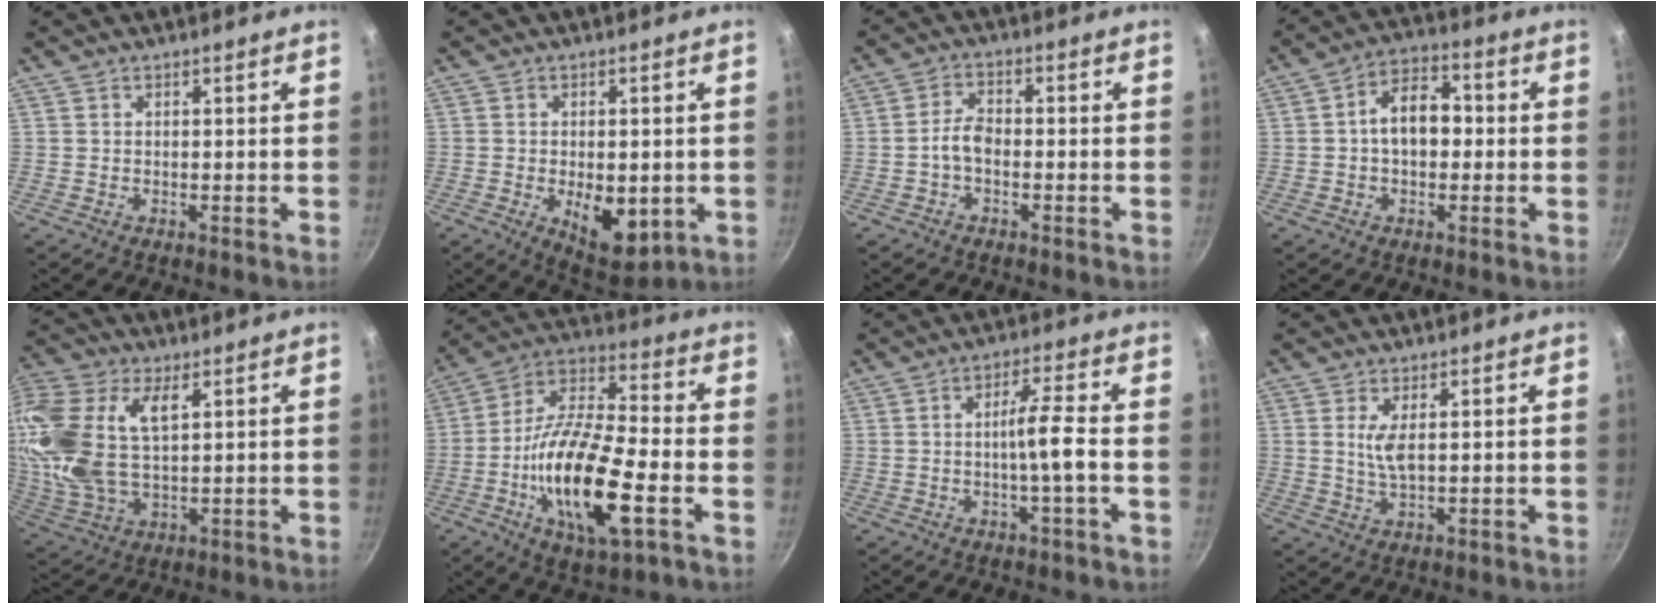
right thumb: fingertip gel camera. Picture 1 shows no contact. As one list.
[{"total": 10.2, "force": [-2.1, 5.5, 8.3], "torque": [-0.091, -0.011, -0.014]}, {"total": 3.8, "force": [-1.4, 2.1, 2.8], "torque": [-0.050, 0.023, -0.034]}, {"total": 8.6, "force": [0.0, 5.8, 6.4], "torque": [-0.067, 0.028, -0.011]}, {"total": 21.5, "force": [6.7, 12.3, 16.3], "torque": [-0.360, 0.004, 0.130]}, {"total": 21.1, "force": [-5.9, 7.2, 19.0], "torque": [-0.352, 0.023, -0.120]}, {"total": 6.1, "force": [-1.4, -0.2, 6.0], "torque": [-0.104, 0.018, -0.023]}, {"total": 3.7, "force": [1.0, 1.2, 3.3], "torque": [-0.065, -0.008, 0.021]}]